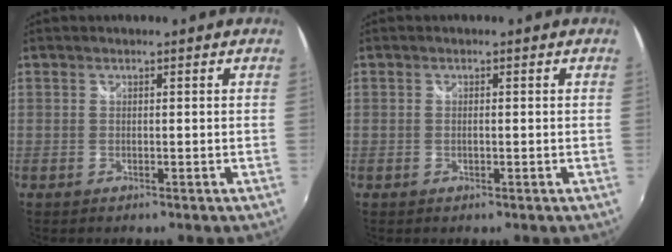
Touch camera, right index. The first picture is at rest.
{"total": 0.6, "force": [-0.1, 0.3, 0.5], "torque": [-0.012, -0.001, -0.003]}